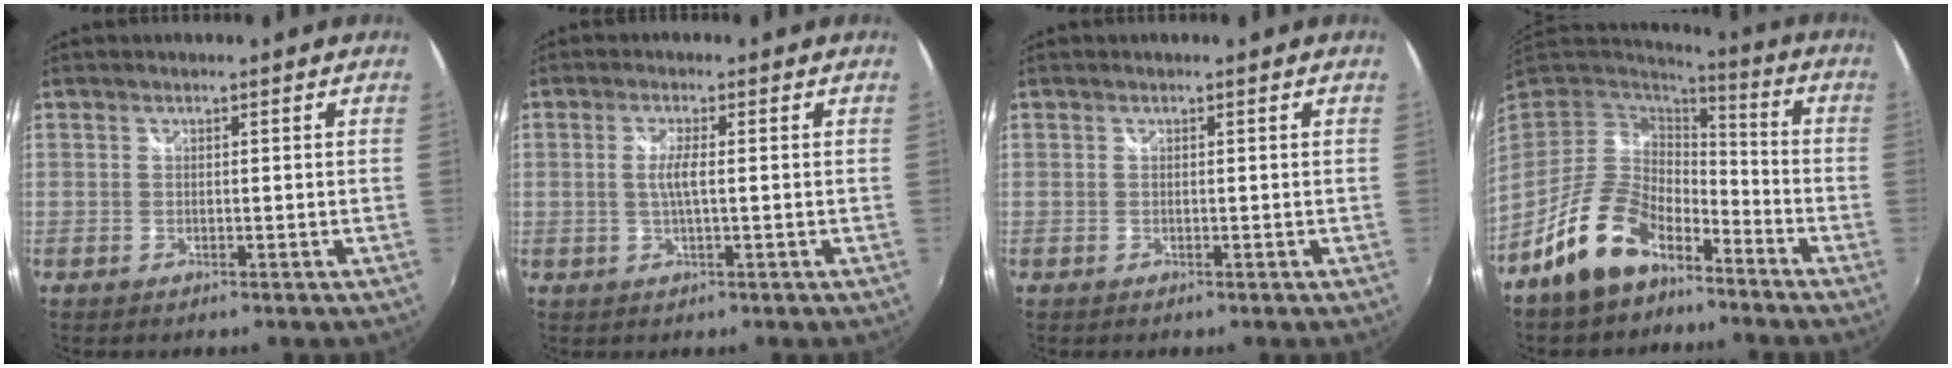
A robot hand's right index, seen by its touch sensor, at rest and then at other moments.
{"total": 3.0, "force": [0.0, 0.2, 3.0], "torque": [-0.060, -0.003, -0.002]}
{"total": 0.0}
{"total": 14.2, "force": [-9.1, 7.5, 7.9], "torque": [-0.168, 0.005, -0.155]}